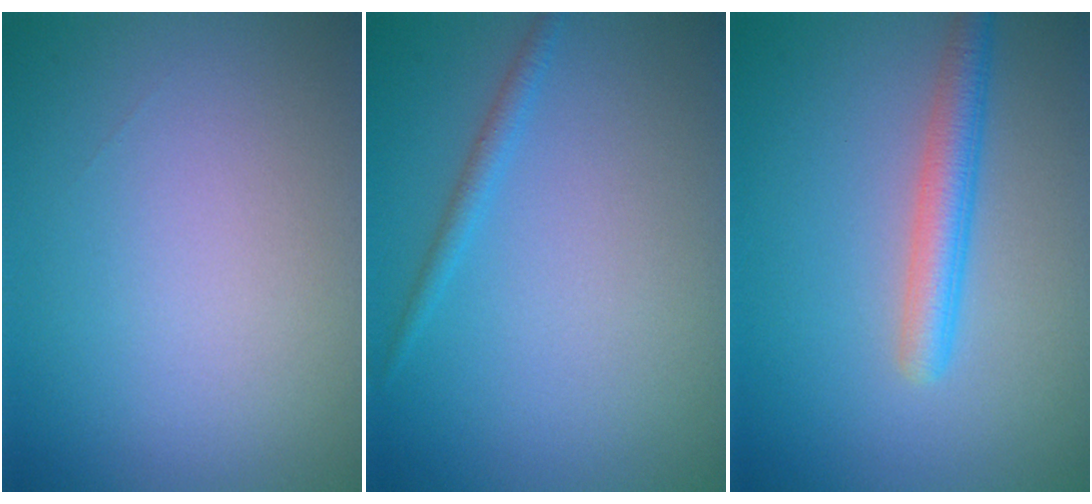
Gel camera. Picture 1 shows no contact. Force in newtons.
{"total": 1.2, "press": 1.1, "slide": 0.1}
{"total": 3.0, "press": 3.0, "slide": 0.1}